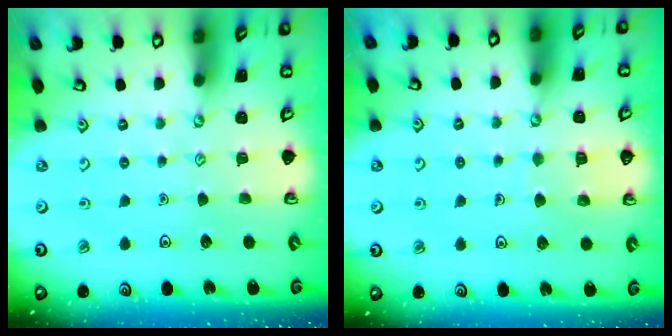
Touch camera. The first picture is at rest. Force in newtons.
{"total": 6.7, "press": 6.7, "slide": 0.4}